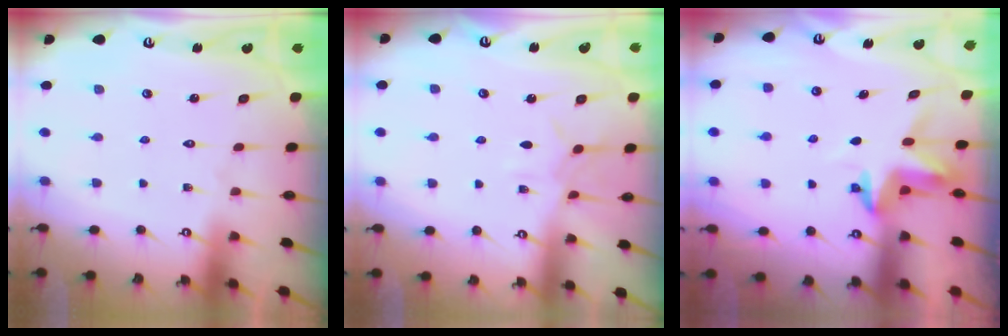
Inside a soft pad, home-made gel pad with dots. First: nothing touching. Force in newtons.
{"total": 5.3, "press": 5.3, "slide": 0.6}
{"total": 3.9, "press": 3.8, "slide": 0.3}